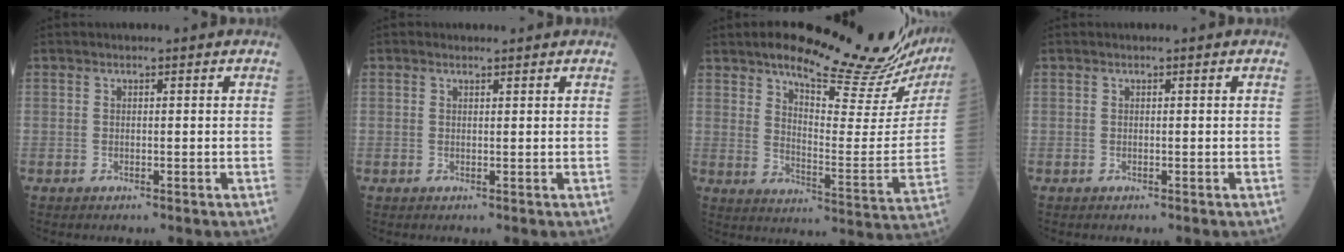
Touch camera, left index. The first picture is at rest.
{"total": 0.6, "force": [0.6, 0.2, 0.0], "torque": [-0.011, 0.000, 0.009]}
{"total": 23.4, "force": [20.5, 3.0, 10.9], "torque": [-0.151, -0.067, 0.259]}
{"total": 0.0}